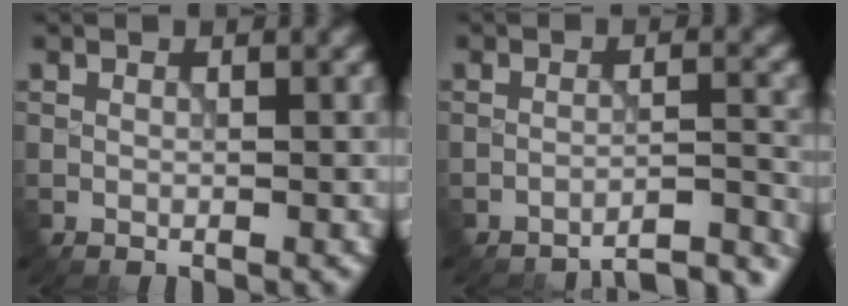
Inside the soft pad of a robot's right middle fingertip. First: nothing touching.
{"total": 7.5, "force": [-7.2, 1.1, 1.8], "torque": [-0.010, 0.009, -0.087]}